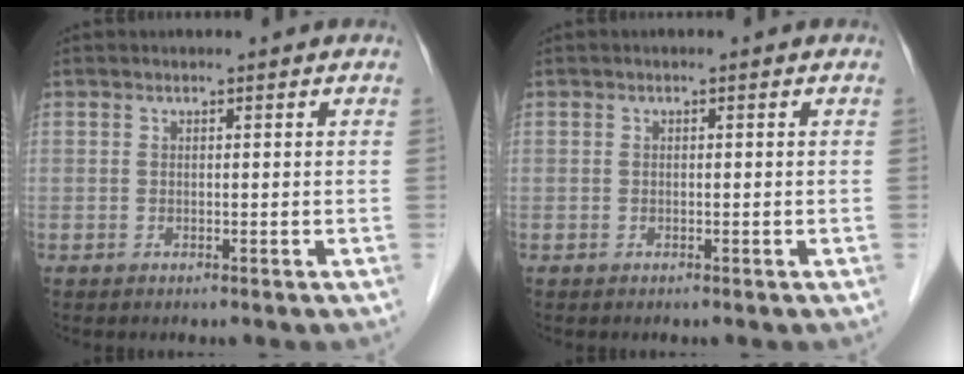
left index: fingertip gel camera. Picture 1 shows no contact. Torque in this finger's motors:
{"motor_torque": [0.00, 0.00, 0.00, 0.00]}